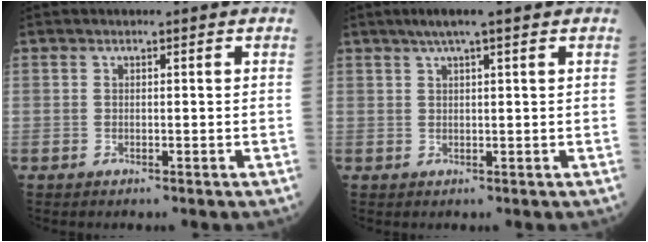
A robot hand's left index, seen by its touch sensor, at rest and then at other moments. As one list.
[{"total": 4.5, "force": [3.1, 0.3, 3.3], "torque": [-0.058, 0.023, 0.052]}]